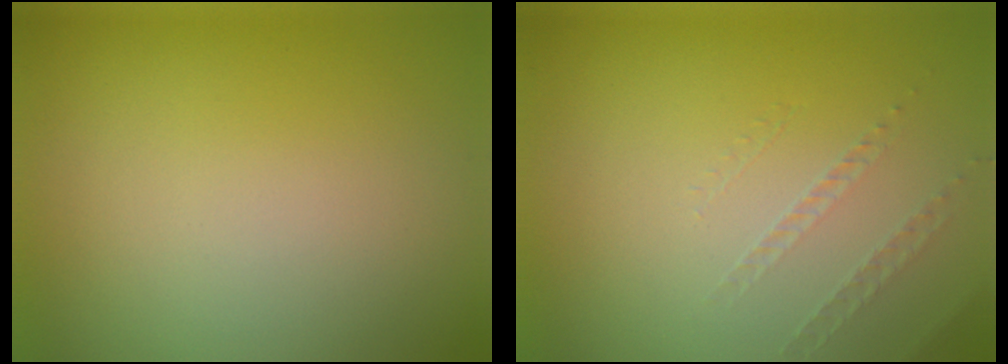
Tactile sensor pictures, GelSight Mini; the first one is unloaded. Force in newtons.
{"total": 1.0, "press": 0.4, "slide": 0.9}